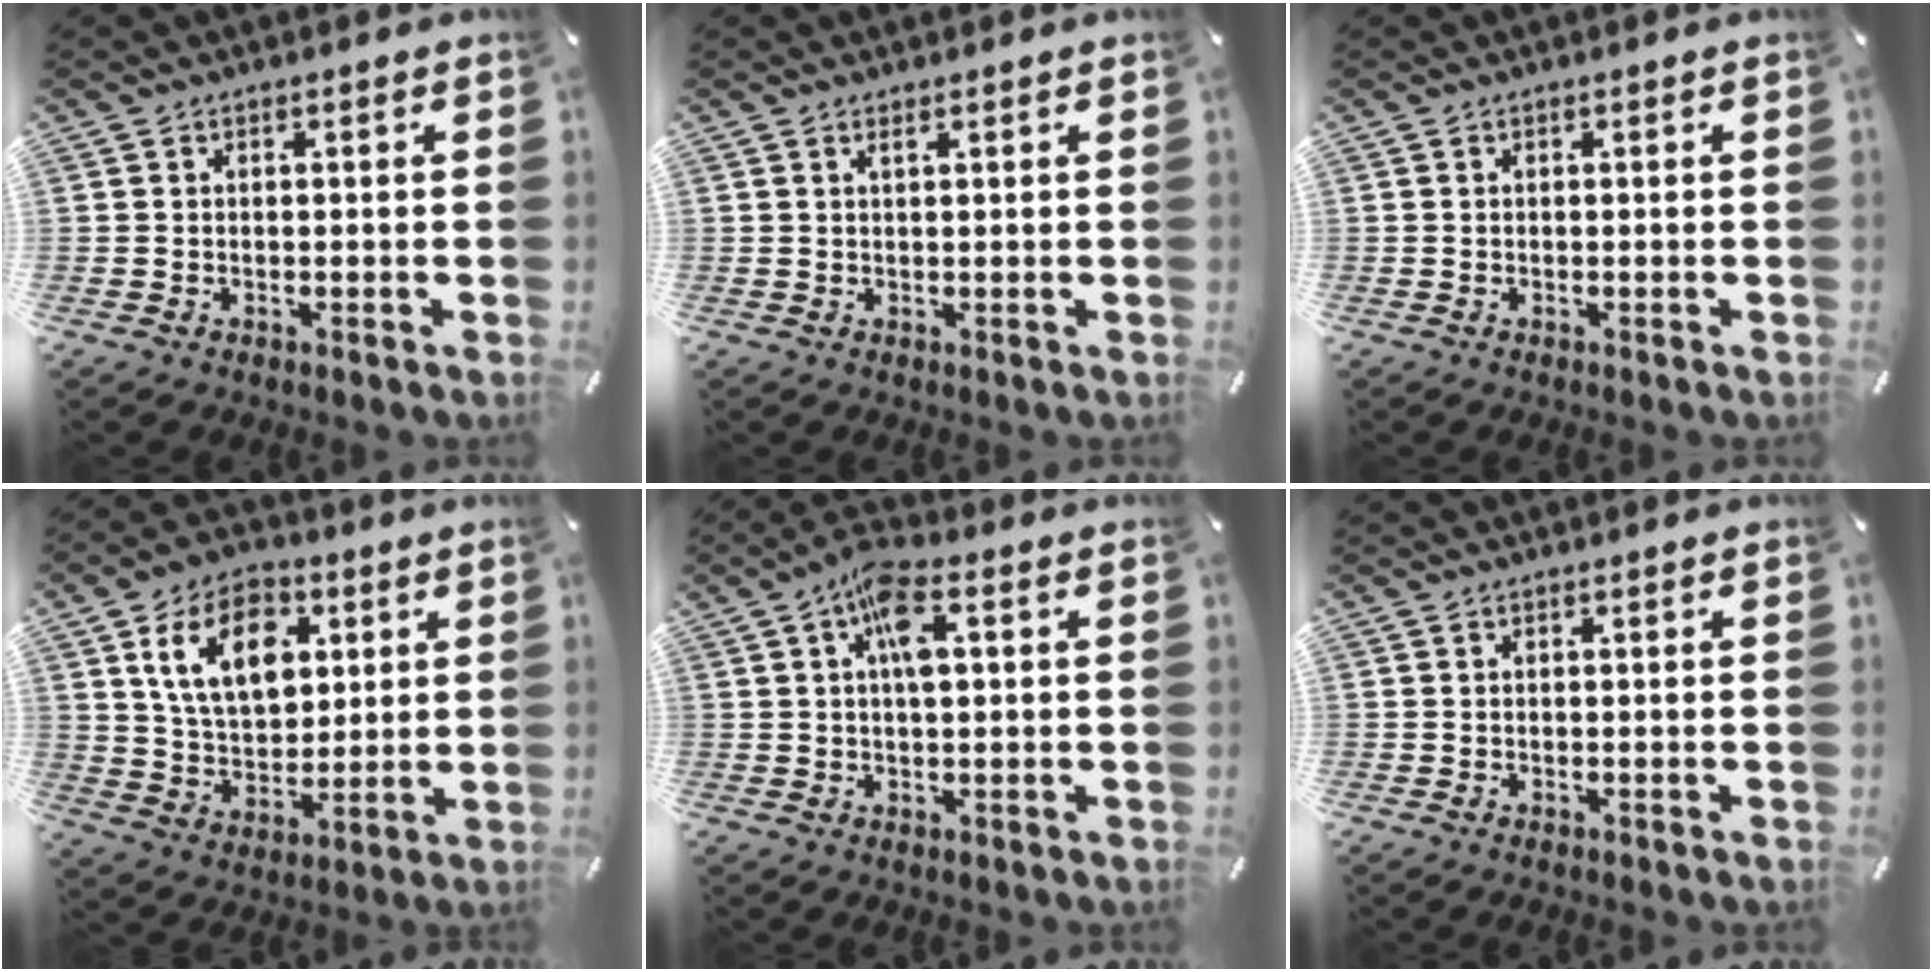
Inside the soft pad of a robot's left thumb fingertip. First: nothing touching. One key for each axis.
{"total": 1.0, "fx": 0.6, "fy": 0.2, "fz": 0.8, "tx": -0.017, "ty": 0.000, "tz": 0.010}
{"total": 0.0}
{"total": 14.6, "fx": 5.4, "fy": 10.1, "fz": 9.1, "tx": -0.157, "ty": -0.001, "tz": 0.095}
{"total": 8.1, "fx": 2.1, "fy": 3.4, "fz": 7.1, "tx": -0.131, "ty": 0.010, "tz": 0.035}
{"total": 0.0}